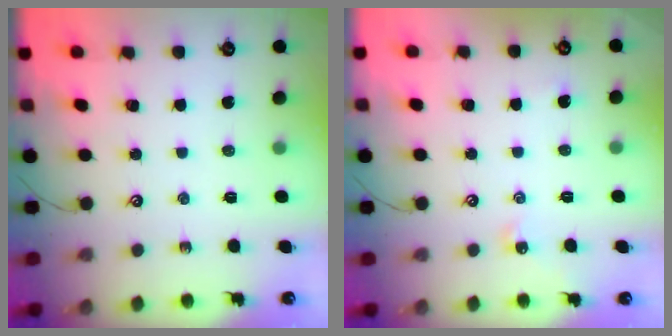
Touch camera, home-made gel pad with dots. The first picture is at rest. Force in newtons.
{"total": 2.7, "press": 2.7, "slide": 0.6}